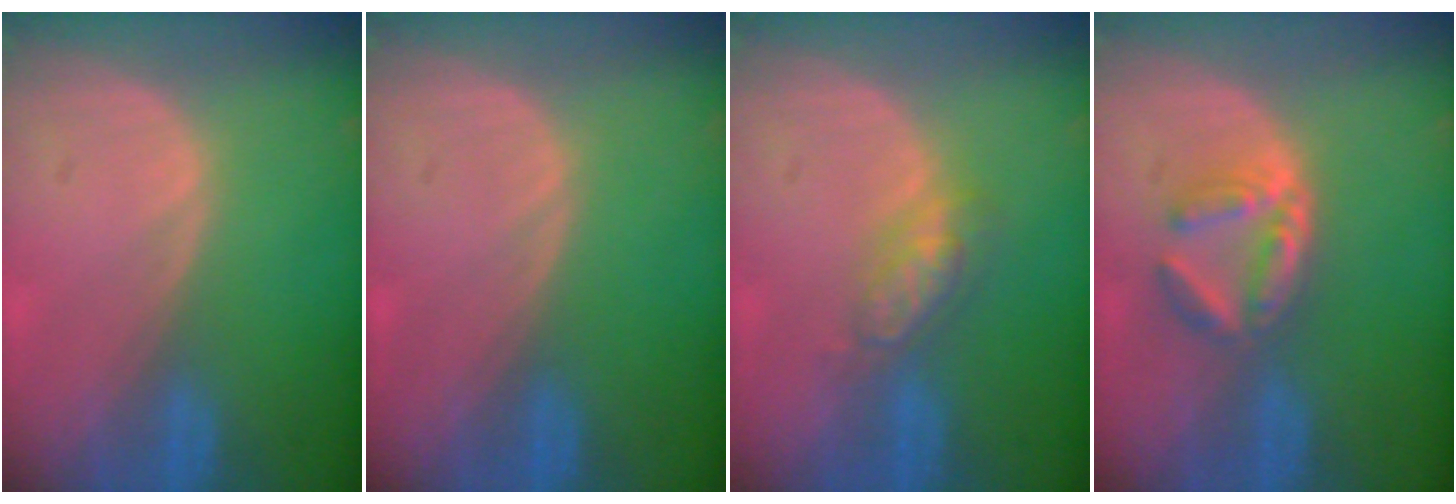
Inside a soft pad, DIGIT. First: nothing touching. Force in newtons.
{"total": 0.0}
{"total": 4.8, "press": 4.2, "slide": 2.2}
{"total": 5.1, "press": 4.9, "slide": 1.3}